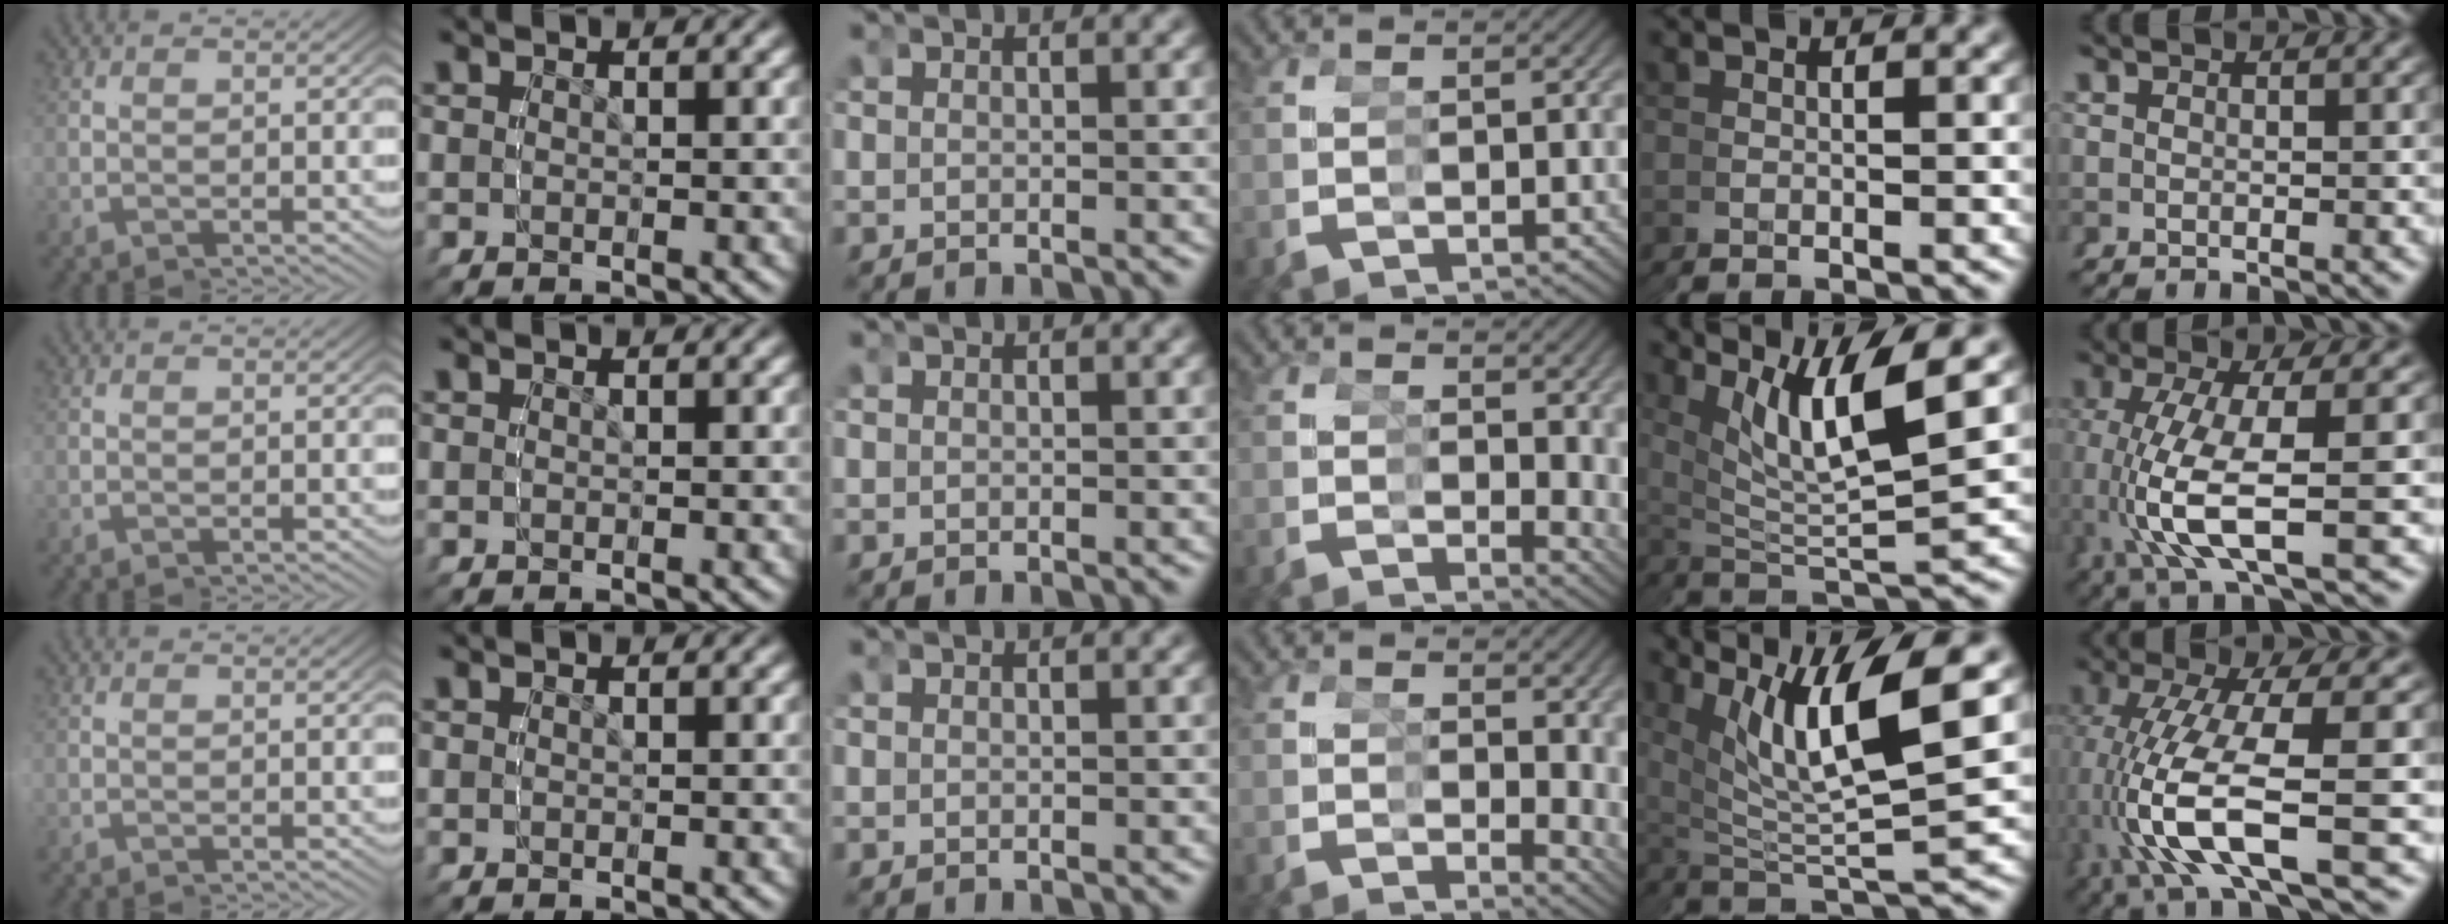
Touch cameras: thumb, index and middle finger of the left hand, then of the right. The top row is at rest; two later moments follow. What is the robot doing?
{"motion": "grasp_and_lifting", "object": "condiment"}